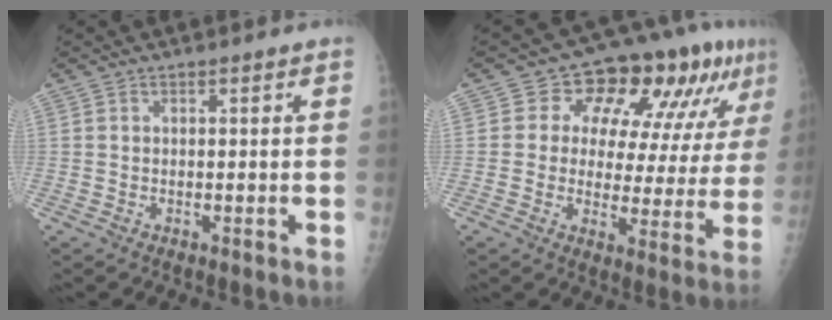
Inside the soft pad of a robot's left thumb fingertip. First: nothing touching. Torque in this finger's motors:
{"motor_torque": [0.32, 0.36, -0.17, -0.03, 0.07]}